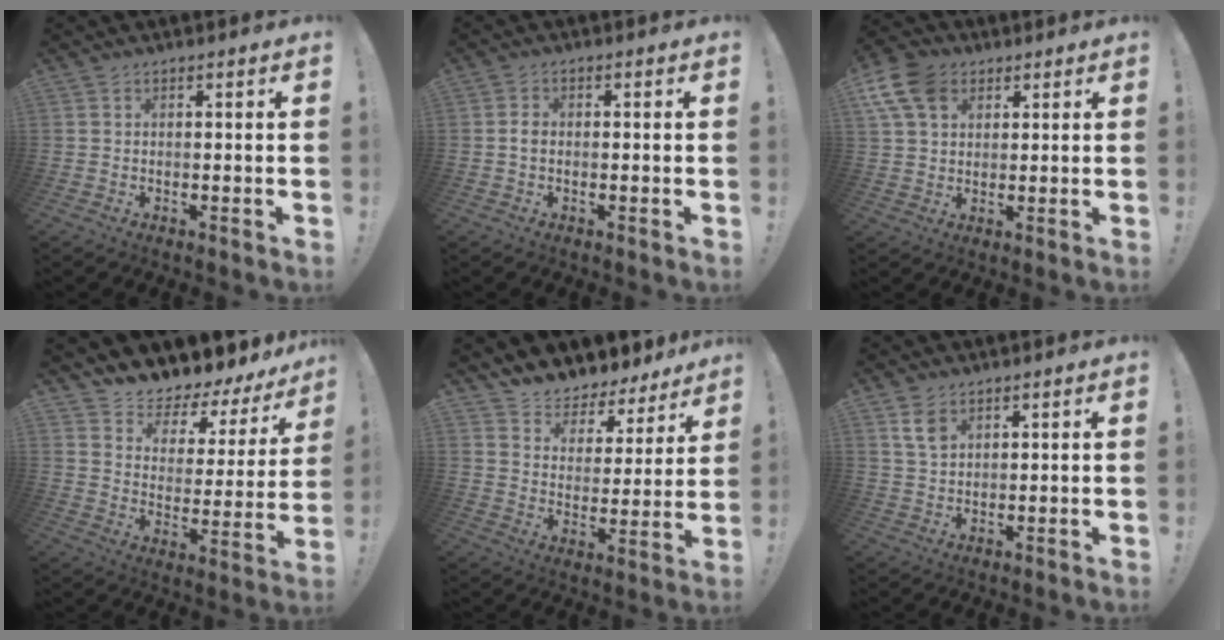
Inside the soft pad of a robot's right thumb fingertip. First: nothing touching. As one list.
[{"total": 1.7, "force": [-0.4, 1.1, 1.2], "torque": [-0.026, 0.008, -0.007]}, {"total": 11.8, "force": [5.2, 8.2, 6.7], "torque": [-0.133, -0.013, 0.104]}, {"total": 6.6, "force": [5.8, 2.4, 2.1], "torque": [-0.031, -0.073, 0.093]}, {"total": 6.8, "force": [6.1, 2.9, 0.4], "torque": [-0.018, -0.066, 0.112]}, {"total": 5.1, "force": [2.8, 3.2, 2.9], "torque": [-0.043, -0.011, 0.052]}]